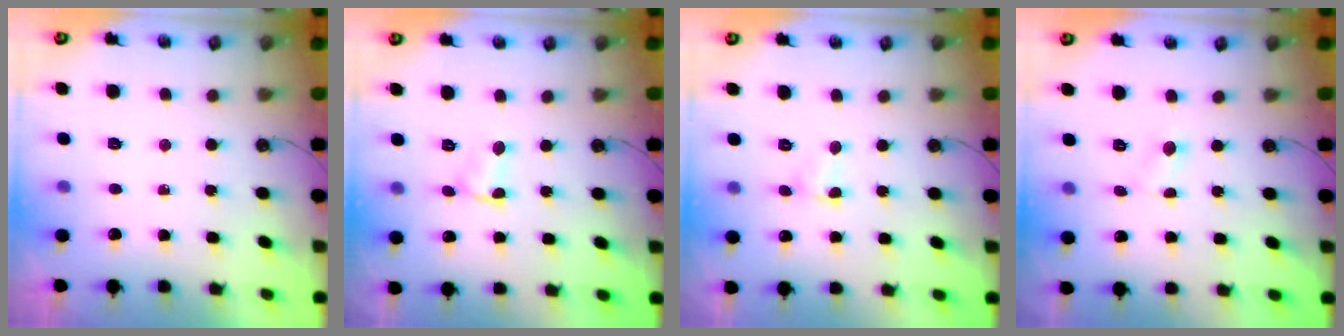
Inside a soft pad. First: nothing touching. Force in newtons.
{"total": 2.9, "press": 2.9, "slide": 0.4}
{"total": 2.0, "press": 1.9, "slide": 0.6}
{"total": 1.4, "press": 1.3, "slide": 0.3}